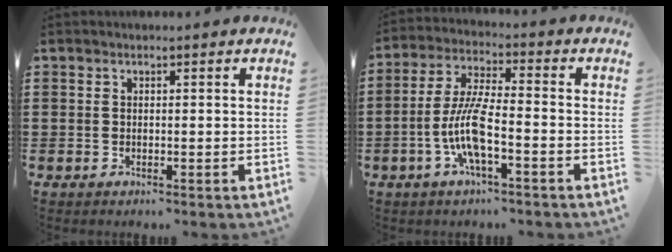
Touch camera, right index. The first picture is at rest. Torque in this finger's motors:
{"motor_torque": [2.14, 0.00, 0.77, 0.21]}